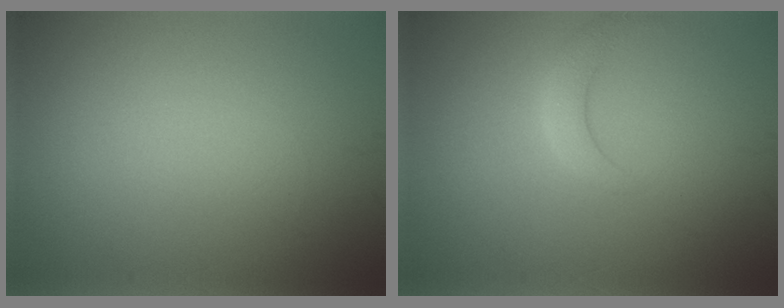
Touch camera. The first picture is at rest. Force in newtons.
{"total": 2.3, "press": 2.2, "slide": 0.1}